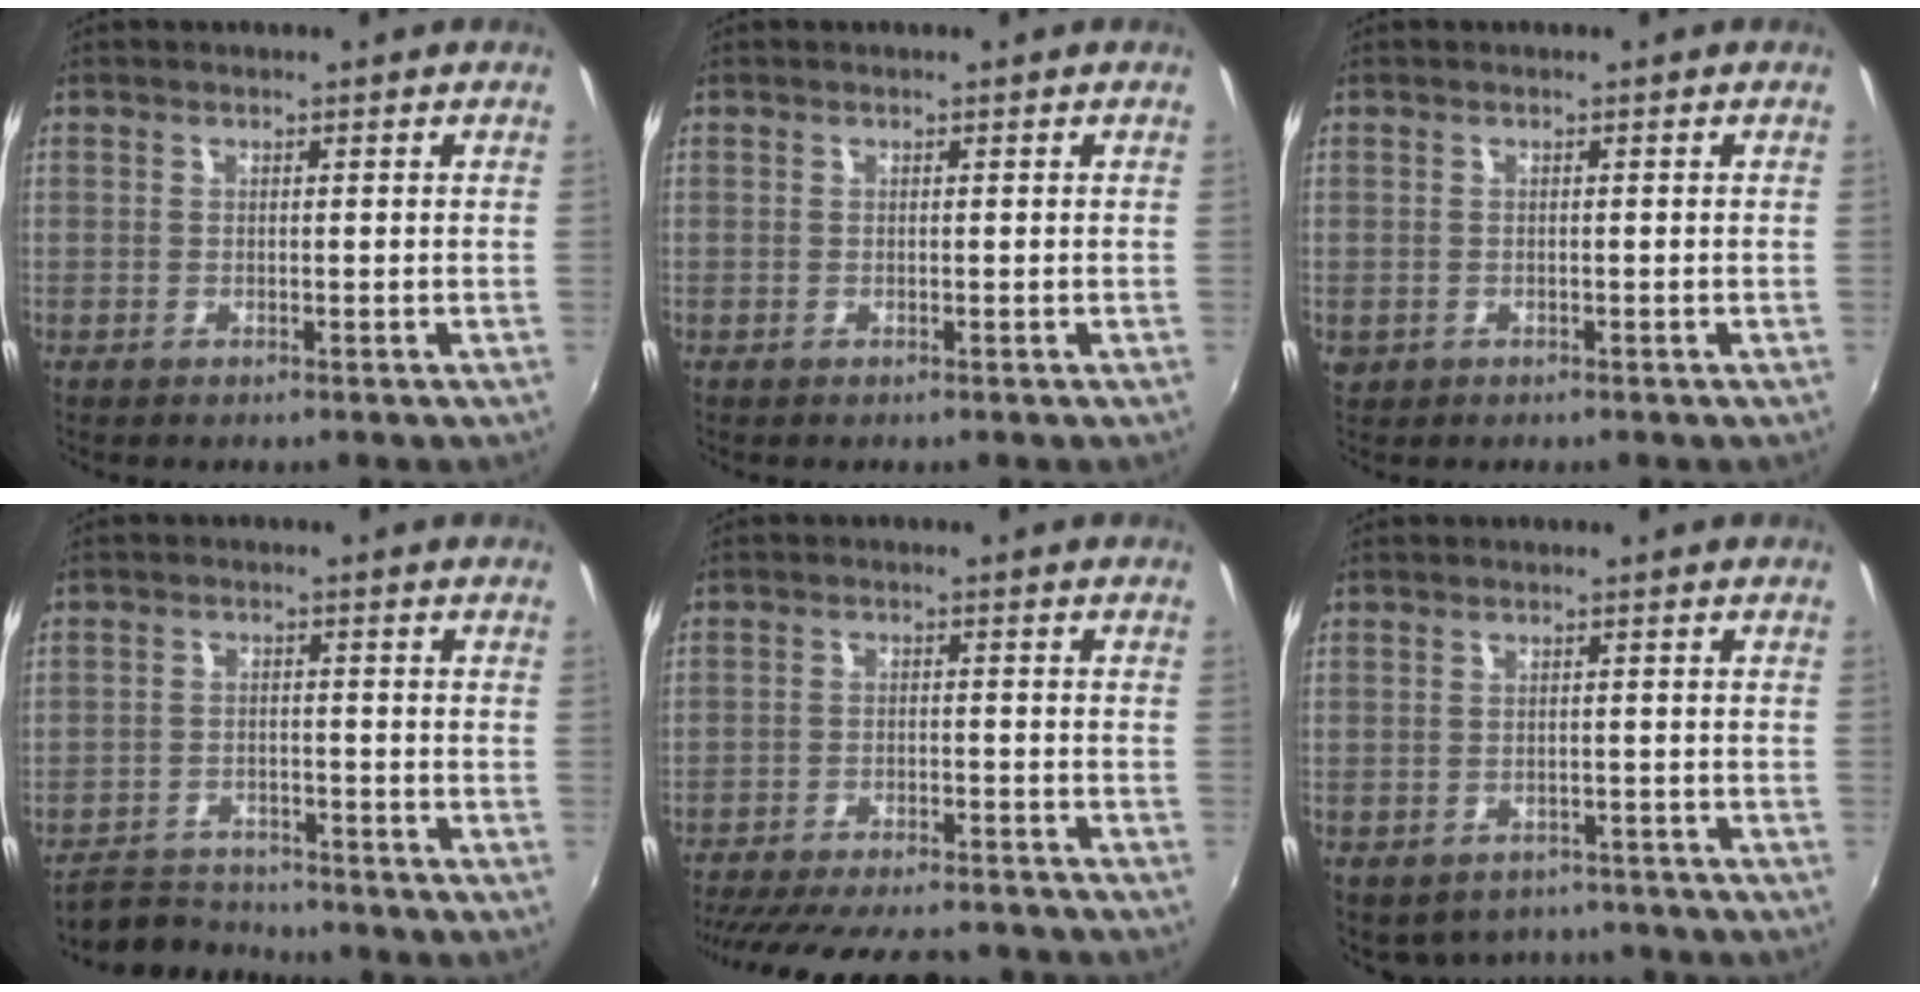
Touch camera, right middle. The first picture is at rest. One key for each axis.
{"total": 0.0}
{"total": 1.9, "fx": -0.4, "fy": 1.6, "fz": 0.9, "tx": -0.018, "ty": -0.003, "tz": -0.004}
{"total": 6.4, "fx": -6.2, "fy": 1.9, "fz": 0.0, "tx": -0.021, "ty": 0.009, "tz": -0.104}
{"total": 21.3, "fx": -18.6, "fy": 5.4, "fz": 9.0, "tx": -0.185, "ty": -0.016, "tz": -0.256}
{"total": 7.6, "fx": -6.0, "fy": 4.2, "fz": 2.2, "tx": -0.051, "ty": -0.012, "tz": -0.073}